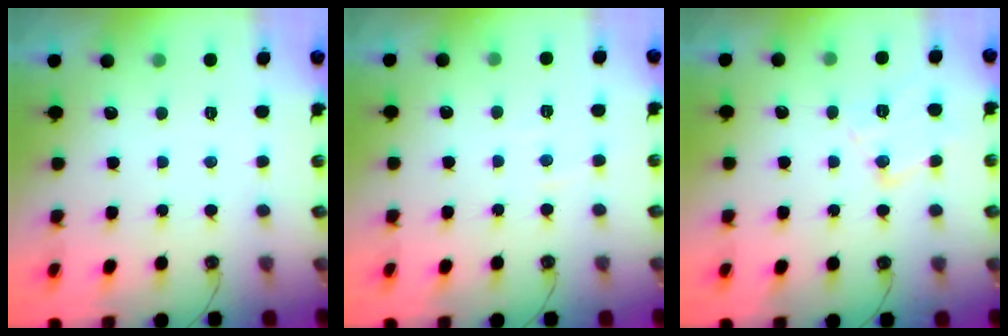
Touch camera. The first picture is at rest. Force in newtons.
{"total": 3.0, "press": 2.9, "slide": 0.6}
{"total": 12.6, "press": 12.6, "slide": 0.7}